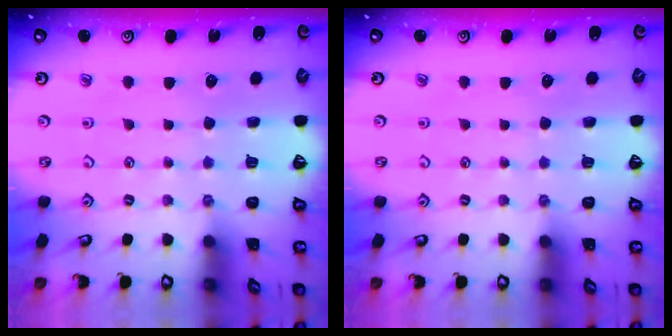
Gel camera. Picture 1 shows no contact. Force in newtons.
{"total": 0.0}